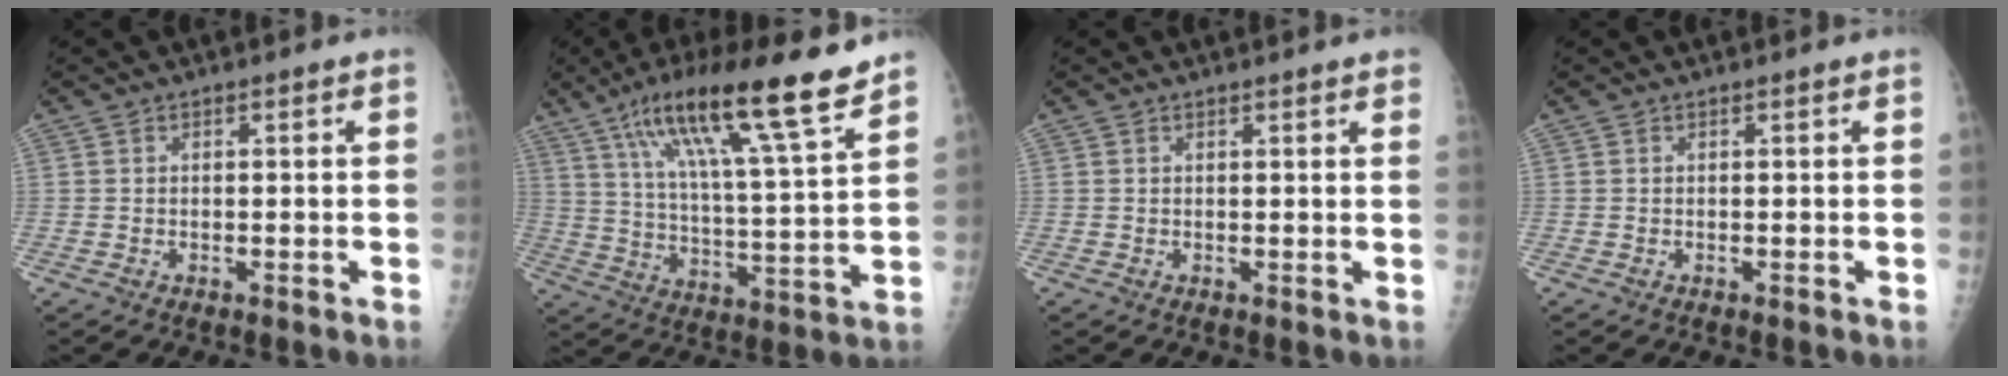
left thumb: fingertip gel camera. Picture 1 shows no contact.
{"total": 20.3, "force": [13.6, 2.2, 14.9], "torque": [-0.235, -0.047, 0.228]}
{"total": 3.3, "force": [2.7, 0.2, 1.9], "torque": [-0.020, -0.002, 0.022]}
{"total": 0.0}